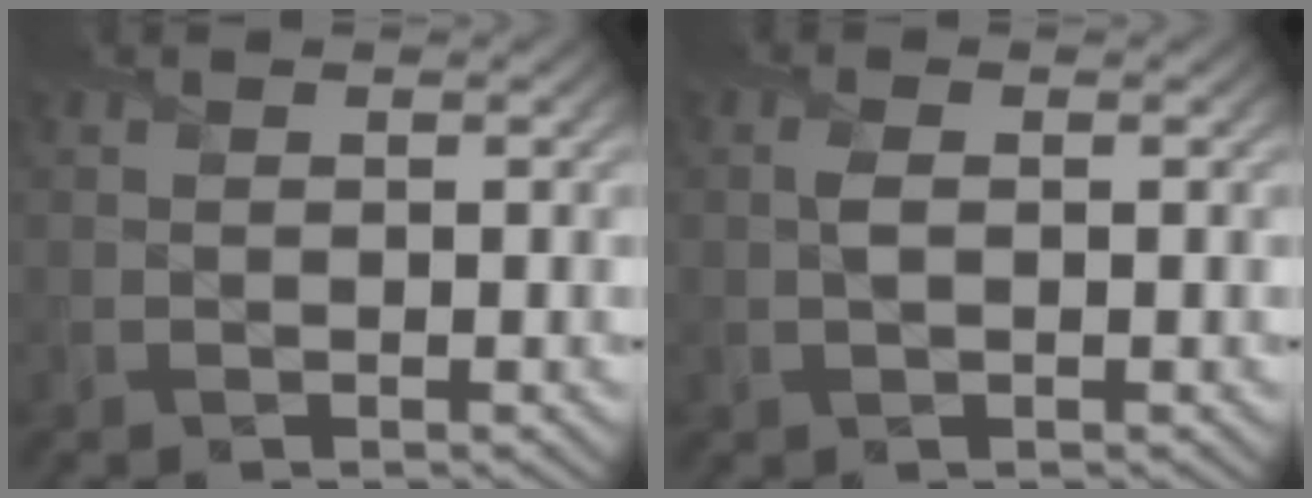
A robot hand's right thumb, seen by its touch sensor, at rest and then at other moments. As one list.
[{"total": 1.5, "force": [0.2, 0.7, 1.3], "torque": [-0.034, 0.002, 0.001]}]